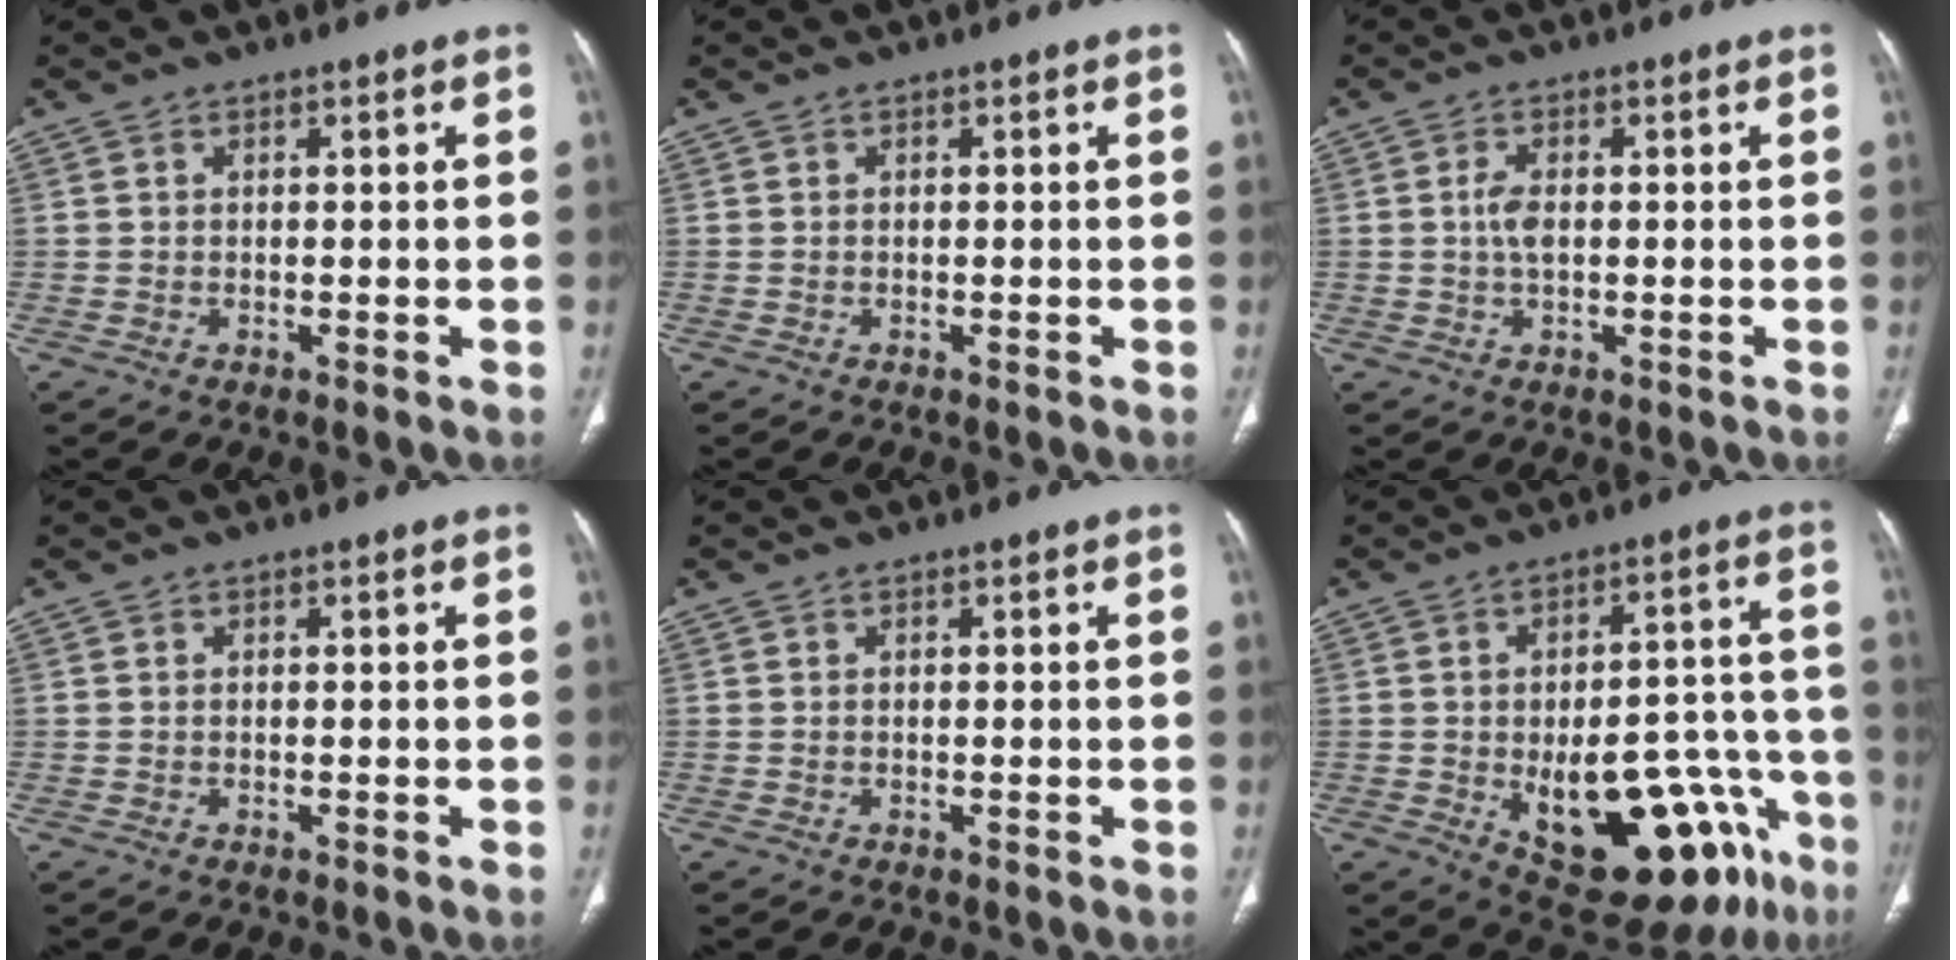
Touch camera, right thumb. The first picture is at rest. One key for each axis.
{"total": 0.0}
{"total": 2.8, "fx": 0.0, "fy": 1.4, "fz": 2.4, "tx": -0.049, "ty": 0.003, "tz": -0.002}
{"total": 0.0}
{"total": 0.0}
{"total": 22.8, "fx": -9.7, "fy": 10.5, "fz": 17.8, "tx": -0.179, "ty": 0.050, "tz": -0.114}